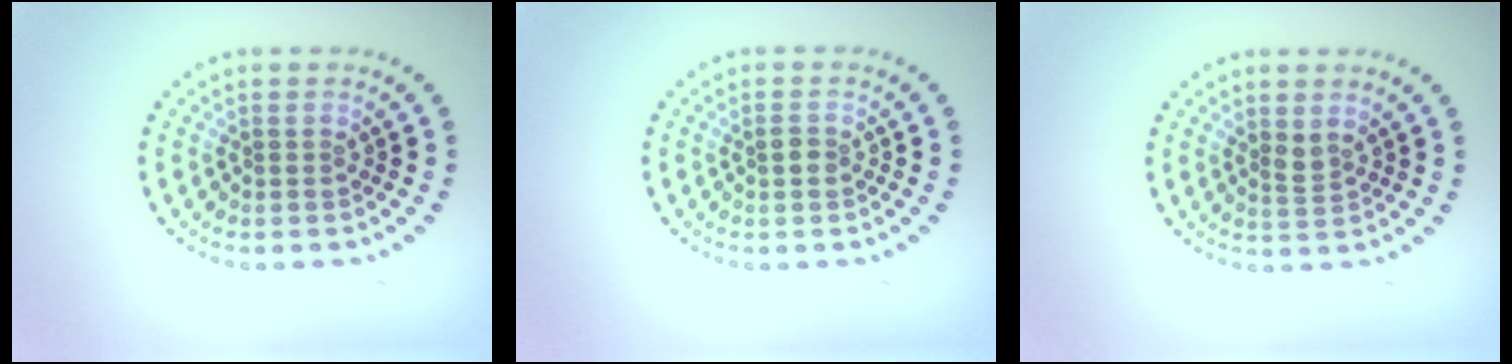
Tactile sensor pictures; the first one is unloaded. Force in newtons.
{"total": 1.1, "press": 1.1, "slide": 0.1}
{"total": 1.5, "press": 1.1, "slide": 0.9}